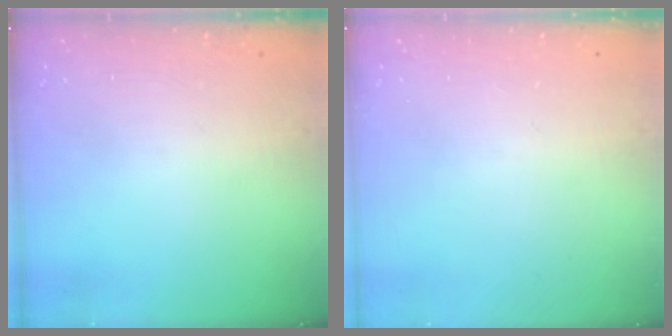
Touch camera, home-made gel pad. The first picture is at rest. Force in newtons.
{"total": 0.0}